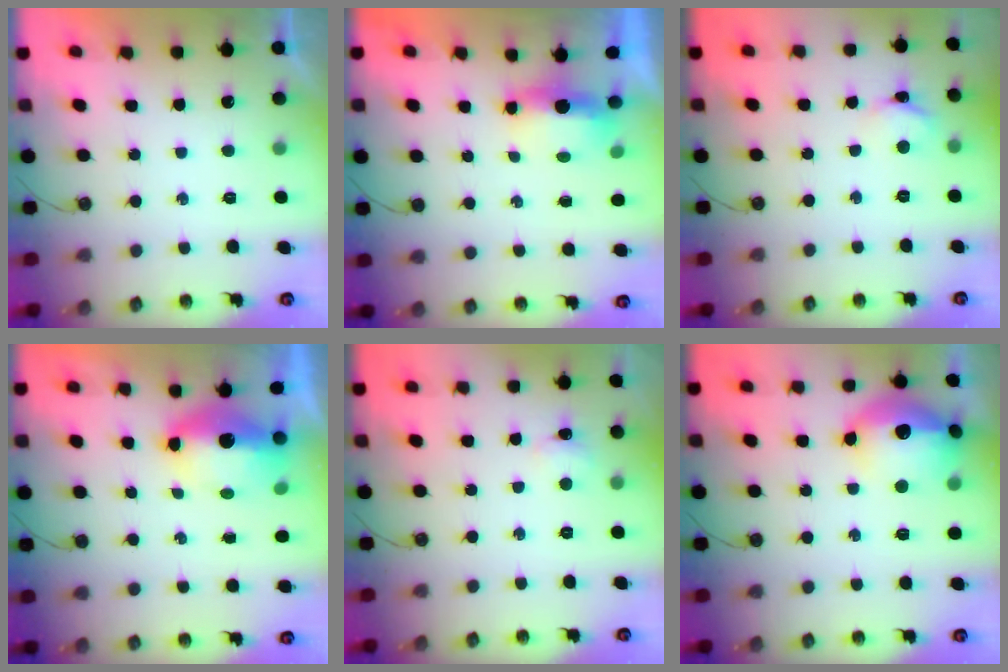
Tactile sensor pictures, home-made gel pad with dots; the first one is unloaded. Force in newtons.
{"total": 5.2, "press": 5.0, "slide": 1.4}
{"total": 3.6, "press": 3.6, "slide": 0.2}
{"total": 8.4, "press": 8.2, "slide": 1.8}
{"total": 3.4, "press": 2.9, "slide": 1.7}
{"total": 18.2, "press": 18.2, "slide": 1.4}